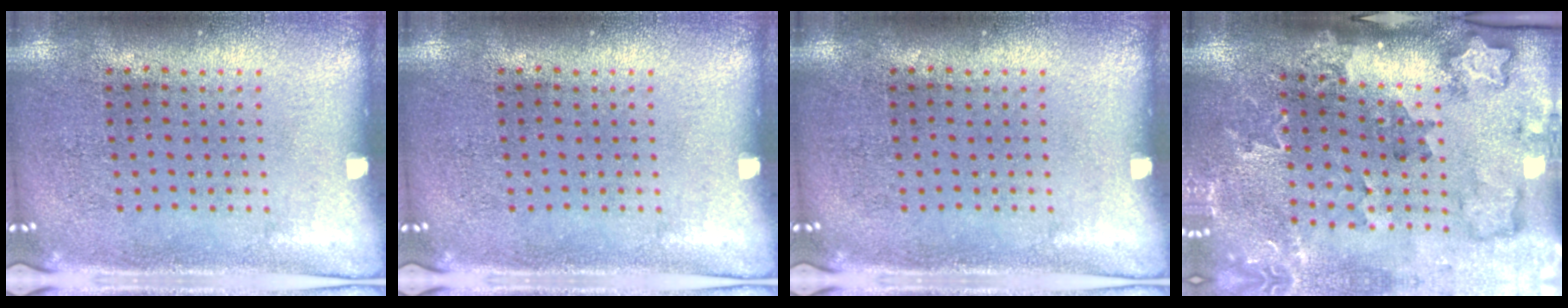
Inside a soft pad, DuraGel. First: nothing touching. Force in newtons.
{"total": 0.0}
{"total": 0.0}
{"total": 2.1, "press": 2.0, "slide": 0.7}